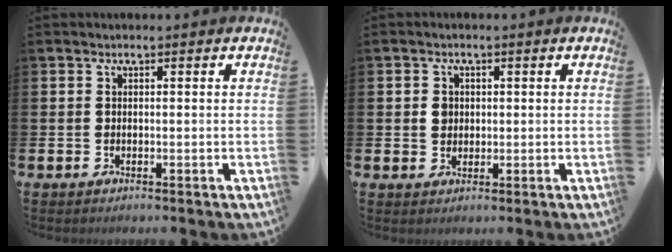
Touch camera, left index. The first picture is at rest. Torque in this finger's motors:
{"motor_torque": [0.63, 0.27, -0.02, -0.01]}